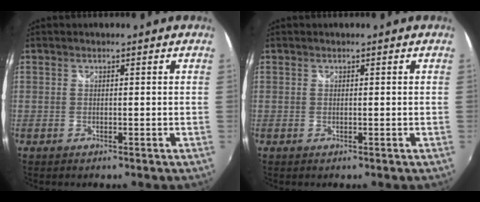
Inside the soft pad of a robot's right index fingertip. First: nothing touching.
{"total": 0.0}